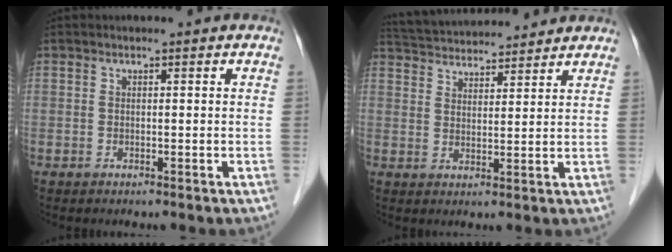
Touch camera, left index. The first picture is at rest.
{"total": 13.0, "force": [12.3, 2.0, 3.6], "torque": [-0.069, 0.037, 0.195]}